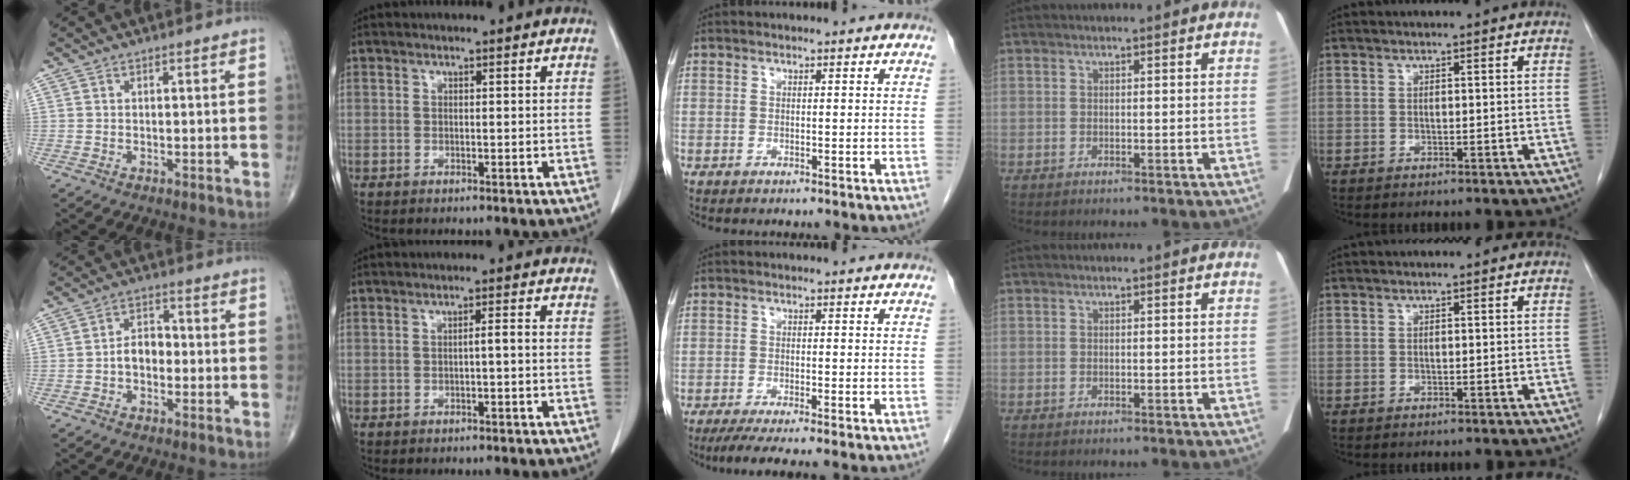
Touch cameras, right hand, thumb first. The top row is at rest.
{"thumb": {"total": 4.8, "force": [-1.0, 3.3, 3.4], "torque": [-0.039, 0.023, -0.027]}, "index": {"total": 1.5, "force": [-0.4, 0.1, 1.4], "torque": [-0.021, 0.003, -0.006]}, "middle": {"total": 5.1, "force": [-3.9, -0.3, 3.3], "torque": [-0.052, -0.014, -0.066]}}